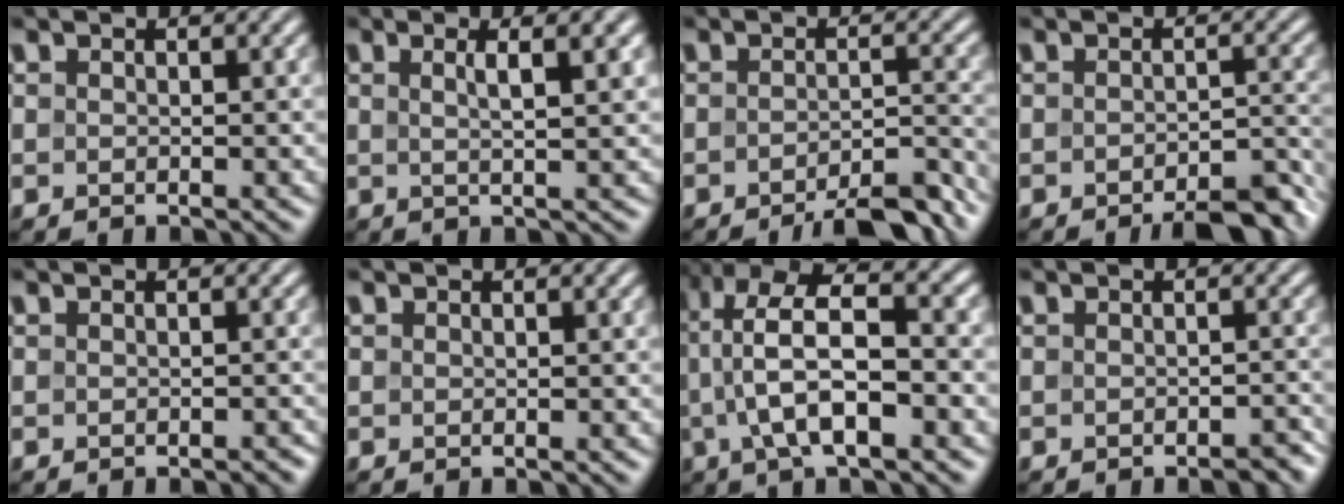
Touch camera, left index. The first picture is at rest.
{"total": 3.6, "force": [1.0, 0.8, 3.3], "torque": [-0.044, 0.006, 0.013]}
{"total": 5.3, "force": [-4.1, 1.2, 3.2], "torque": [-0.039, 0.007, -0.055]}
{"total": 4.5, "force": [-3.5, 1.3, 2.6], "torque": [-0.030, 0.005, -0.042]}
{"total": 0.7, "force": [-0.6, 0.2, 0.4], "torque": [-0.006, 0.000, -0.005]}
{"total": 0.0}
{"total": 8.7, "force": [-1.0, 3.5, 7.9], "torque": [-0.155, 0.021, -0.024]}
{"total": 1.5, "force": [-1.2, 0.4, 0.7], "torque": [-0.008, 0.003, -0.012]}